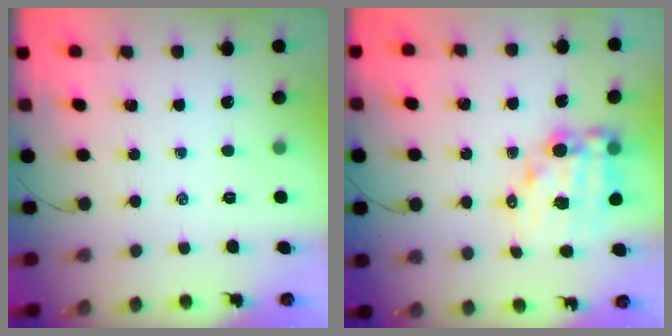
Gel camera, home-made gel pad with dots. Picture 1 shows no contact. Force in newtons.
{"total": 13.8, "press": 13.4, "slide": 3.3}